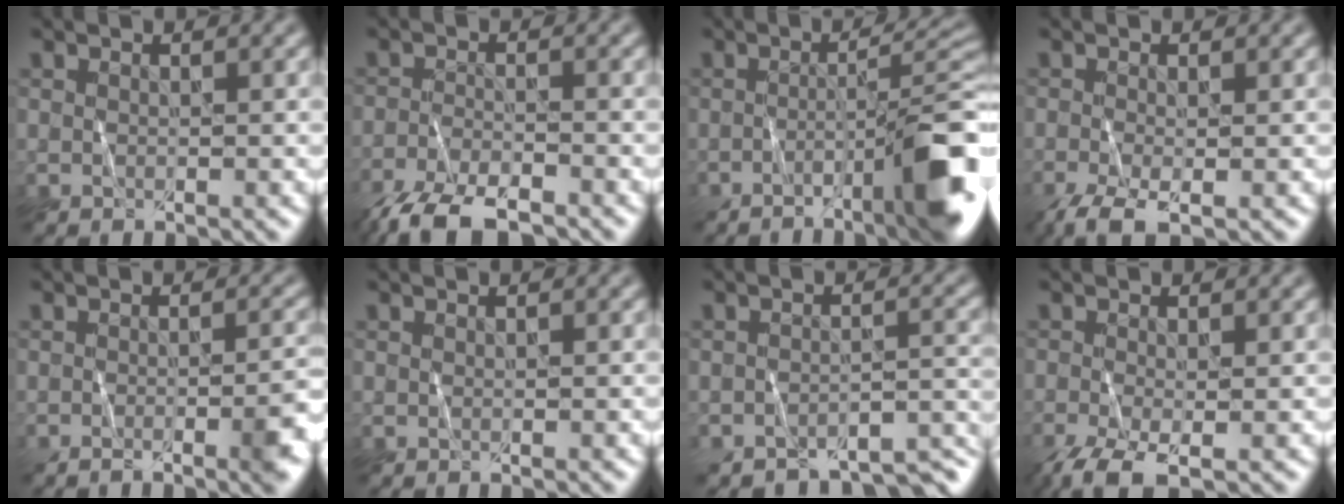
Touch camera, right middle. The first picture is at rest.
{"total": 6.3, "force": [-5.2, 1.4, 3.1], "torque": [-0.055, -0.011, -0.100]}
{"total": 8.1, "force": [-3.0, 1.3, 7.4], "torque": [-0.087, 0.016, -0.054]}
{"total": 3.0, "force": [-1.8, 0.7, 2.3], "torque": [-0.044, -0.003, -0.039]}
{"total": 3.7, "force": [-1.8, 0.9, 3.1], "torque": [-0.030, 0.000, -0.030]}
{"total": 0.0}
{"total": 5.1, "force": [-4.8, 0.8, 1.4], "torque": [-0.011, -0.013, -0.059]}
{"total": 3.8, "force": [-2.3, 1.0, 2.9], "torque": [-0.054, -0.005, -0.051]}